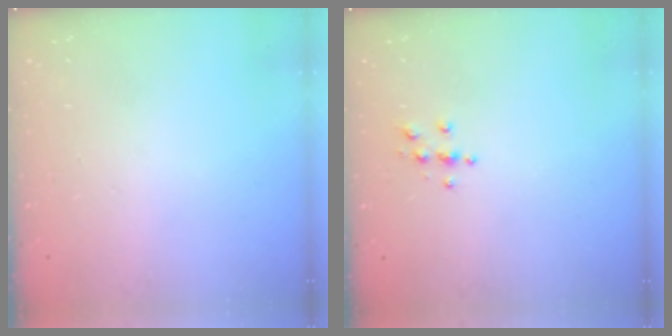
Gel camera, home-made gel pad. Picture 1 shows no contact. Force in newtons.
{"total": 3.9, "press": 3.9, "slide": 0.4}